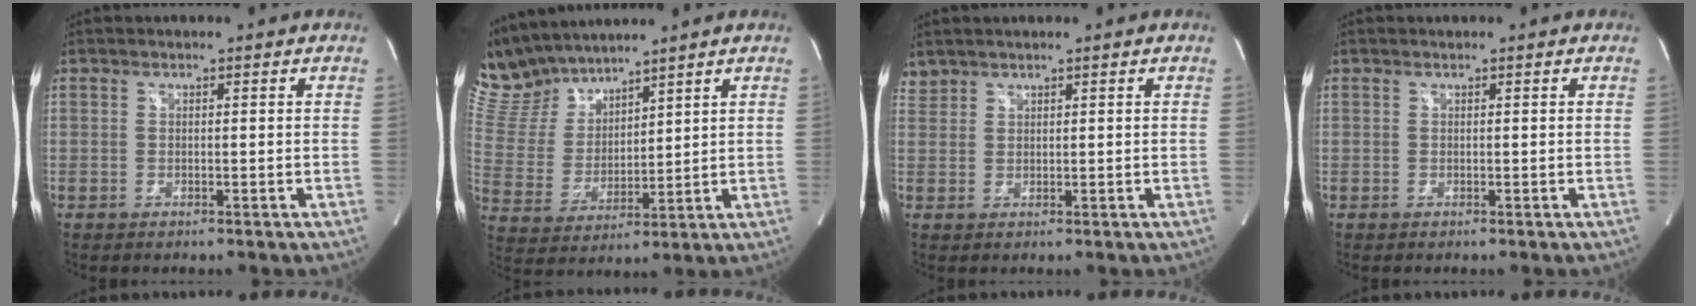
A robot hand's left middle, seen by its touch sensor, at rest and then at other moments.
{"total": 10.7, "force": [10.2, 2.4, 2.2], "torque": [-0.070, 0.015, 0.222]}
{"total": 1.7, "force": [1.7, 0.4, -0.2], "torque": [0.001, 0.011, 0.037]}
{"total": 0.0}